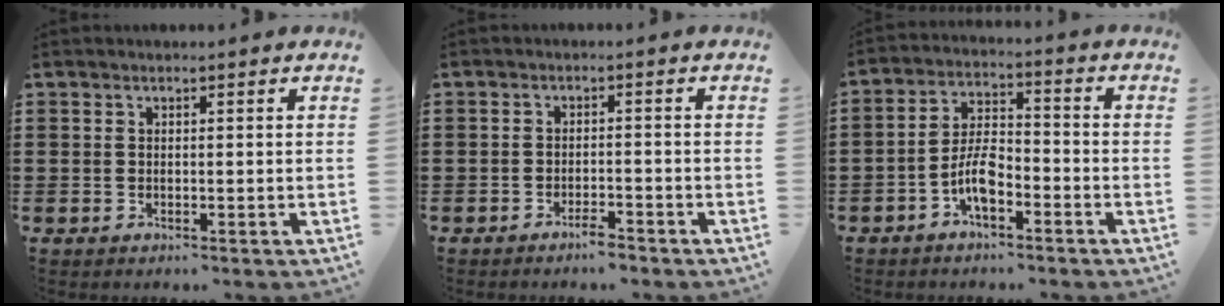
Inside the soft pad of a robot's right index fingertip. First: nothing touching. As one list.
[{"total": 2.1, "force": [-1.9, 0.3, 0.8], "torque": [-0.018, -0.001, -0.035]}, {"total": 6.2, "force": [-3.1, 2.4, 4.8], "torque": [-0.114, 0.004, -0.067]}]